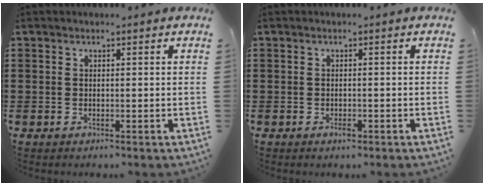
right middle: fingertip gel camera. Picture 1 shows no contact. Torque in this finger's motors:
{"motor_torque": [0.44, -0.18, 0.00, 0.03]}